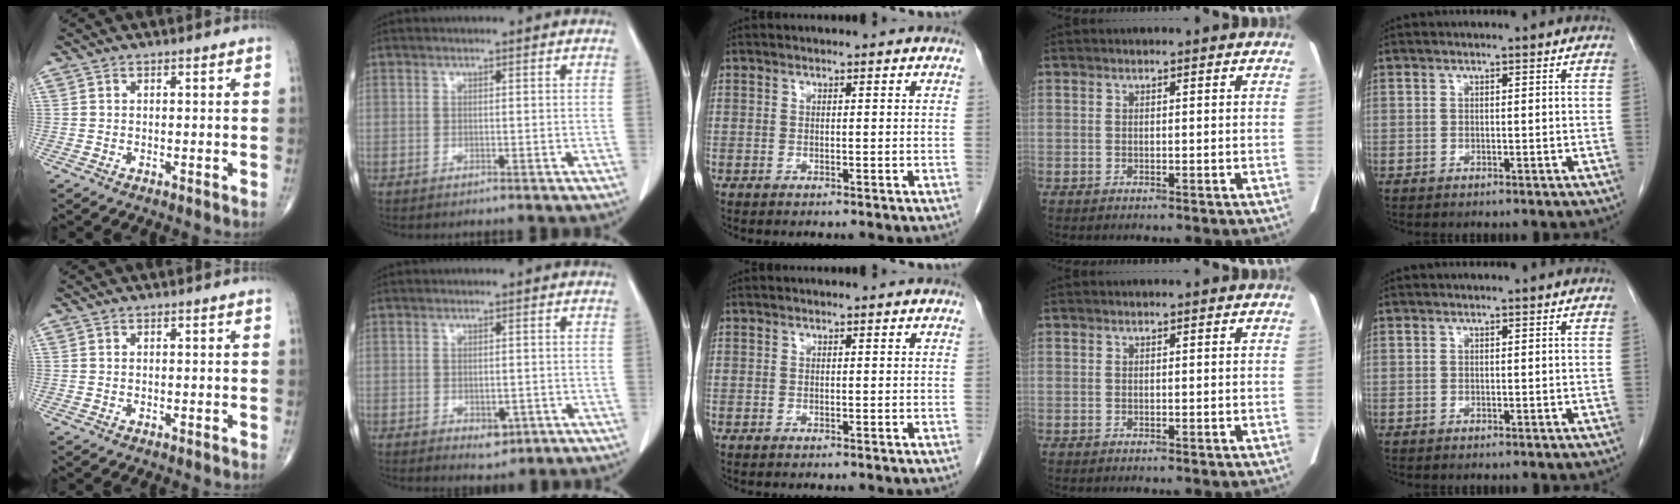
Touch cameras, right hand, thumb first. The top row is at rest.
{"index": {"total": 2.9, "force": [-1.0, 1.7, 2.1], "torque": [-0.026, -0.001, -0.003]}}